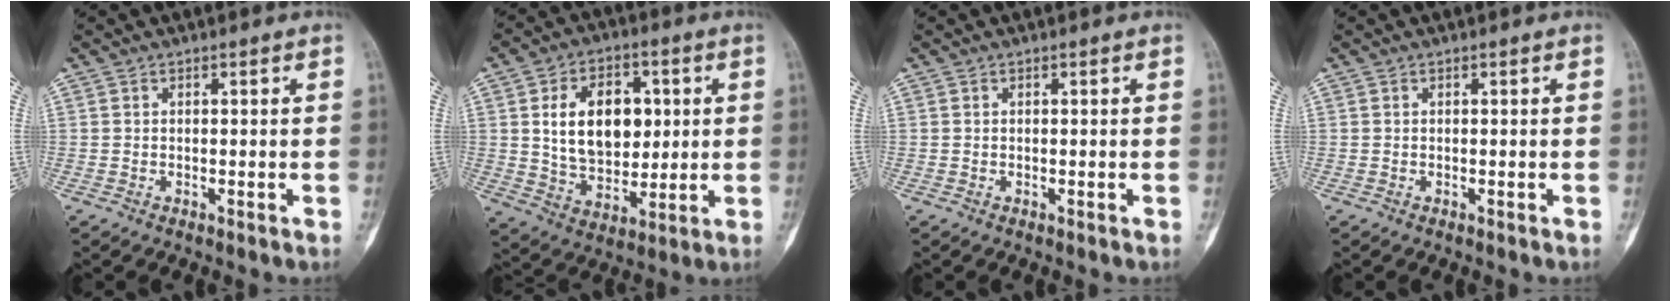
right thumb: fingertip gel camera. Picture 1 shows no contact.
{"total": 15.1, "force": [2.7, 10.2, 10.8], "torque": [-0.128, -0.008, 0.052]}
{"total": 0.0}
{"total": 0.0}